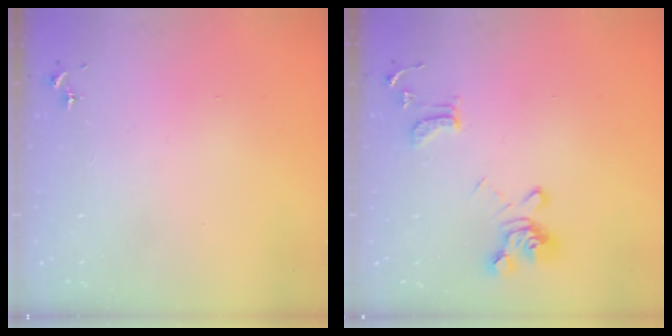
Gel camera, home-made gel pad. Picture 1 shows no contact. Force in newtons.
{"total": 14.3, "press": 14.2, "slide": 1.5}